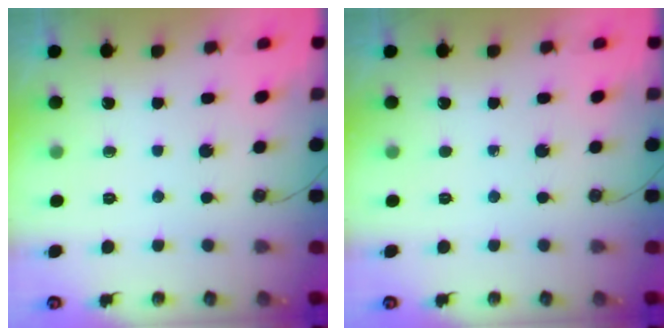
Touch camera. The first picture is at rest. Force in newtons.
{"total": 0.0}